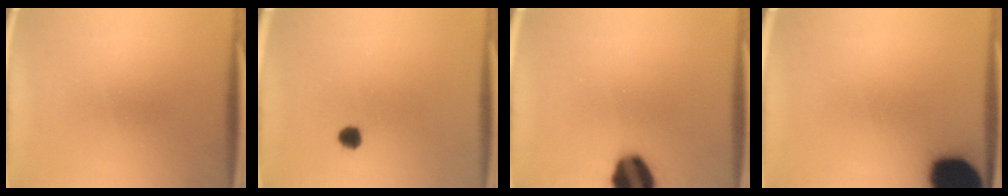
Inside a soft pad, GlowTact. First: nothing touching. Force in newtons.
{"total": 2.4}
{"total": 15.8}
{"total": 19.6}